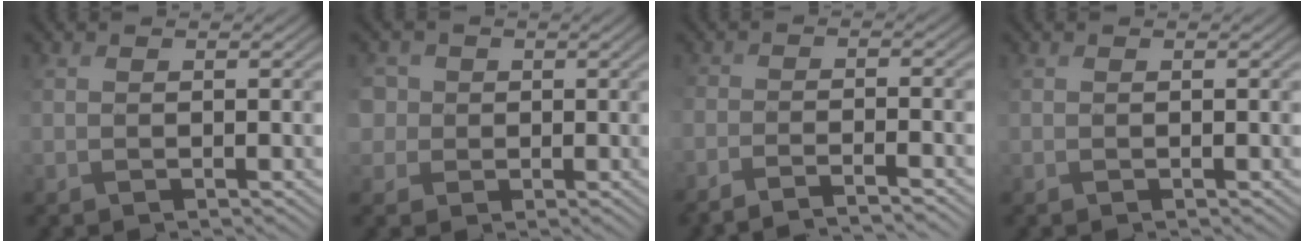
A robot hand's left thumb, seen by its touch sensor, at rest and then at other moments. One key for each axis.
{"total": 3.1, "fx": 0.0, "fy": 2.9, "fz": -0.9, "tx": 0.004, "ty": 0.006, "tz": -0.010}
{"total": 4.8, "fx": -4.5, "fy": 0.2, "fz": 1.6, "tx": -0.024, "ty": 0.008, "tz": -0.078}
{"total": 0.0}